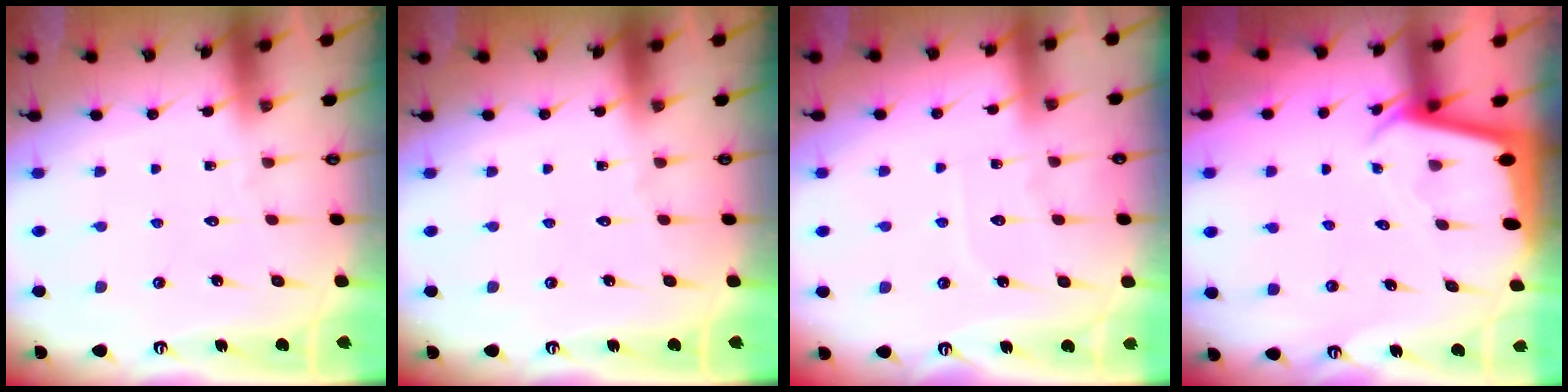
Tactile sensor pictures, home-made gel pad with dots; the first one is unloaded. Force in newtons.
{"total": 0.0}
{"total": 3.6, "press": 3.6, "slide": 0.2}
{"total": 2.2, "press": 2.2, "slide": 0.1}